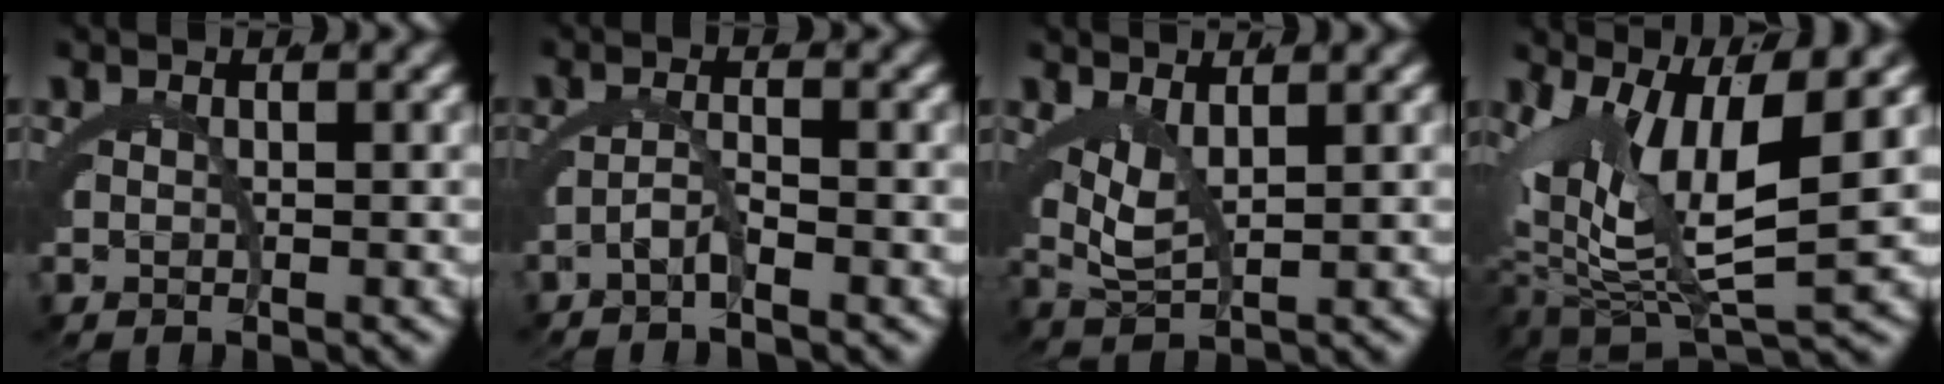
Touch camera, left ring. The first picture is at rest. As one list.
[{"total": 2.5, "force": [-1.7, -1.9, -0.2], "torque": [0.025, 0.010, -0.037]}, {"total": 2.7, "force": [0.9, 1.2, 2.2], "torque": [-0.044, -0.003, 0.016]}, {"total": 8.1, "force": [-0.5, 4.2, 6.9], "torque": [-0.119, -0.017, -0.003]}]